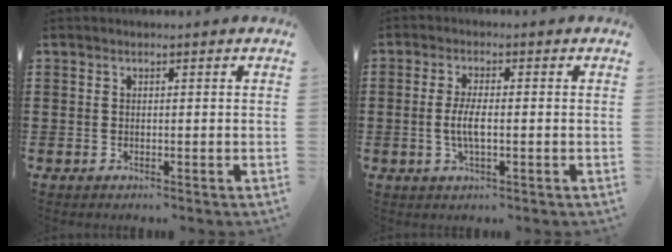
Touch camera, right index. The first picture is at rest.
{"total": 4.0, "force": [-0.7, 1.0, 3.8], "torque": [-0.088, -0.006, -0.020]}